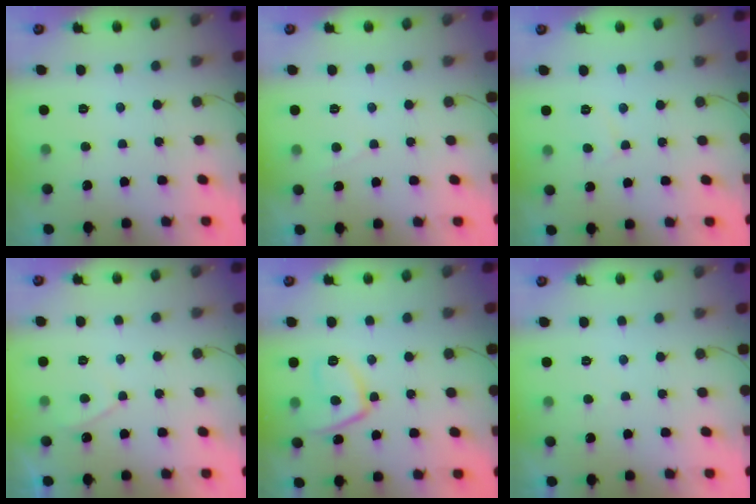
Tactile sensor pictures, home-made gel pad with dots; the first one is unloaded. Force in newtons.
{"total": 2.3, "press": 2.3, "slide": 0.4}
{"total": 3.0, "press": 3.0, "slide": 0.3}
{"total": 2.3, "press": 2.2, "slide": 0.4}
{"total": 9.7, "press": 9.7, "slide": 0.8}
{"total": 0.8, "press": 0.6, "slide": 0.4}